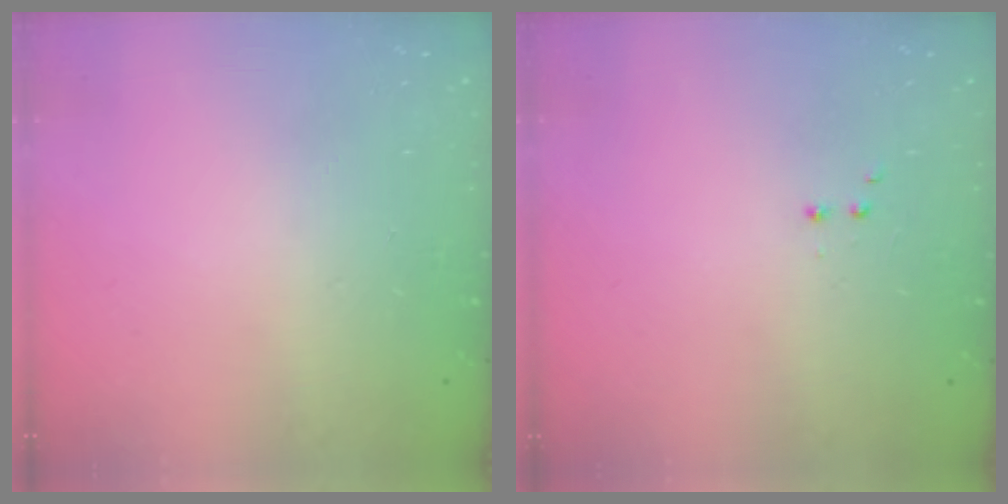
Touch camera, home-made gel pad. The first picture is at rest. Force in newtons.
{"total": 1.9, "press": 1.8, "slide": 0.5}